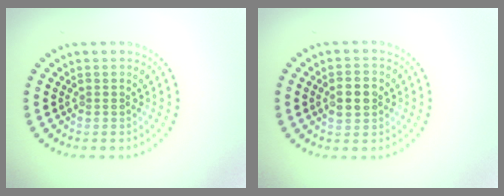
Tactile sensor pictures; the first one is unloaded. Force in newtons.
{"total": 2.8, "press": 2.8, "slide": 0.1}